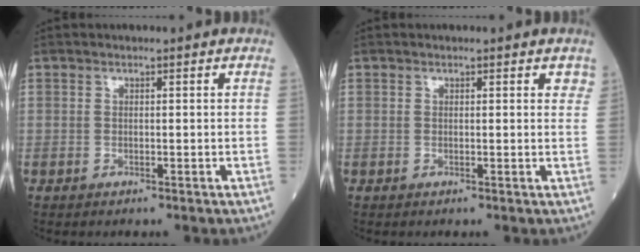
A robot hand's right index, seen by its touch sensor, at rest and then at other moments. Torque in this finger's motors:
{"motor_torque": [0.09, 0.15, -0.02, -0.01]}